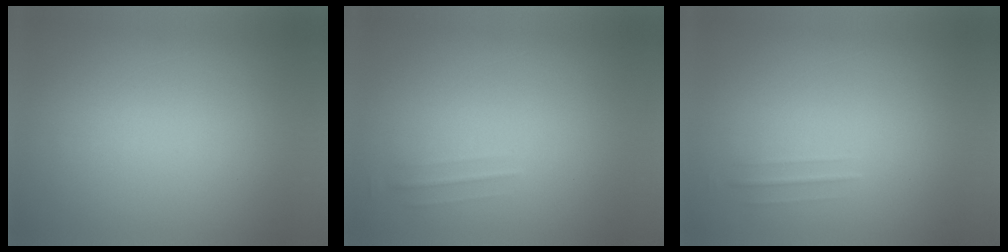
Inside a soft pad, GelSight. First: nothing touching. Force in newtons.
{"total": 1.5}
{"total": 1.8}